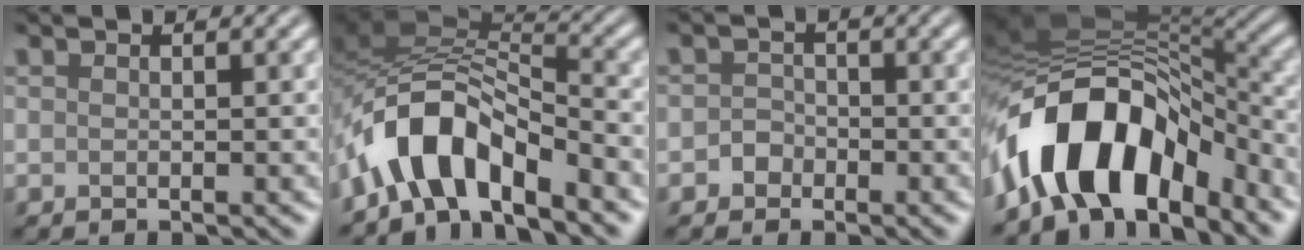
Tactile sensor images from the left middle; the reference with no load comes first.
{"total": 7.3, "force": [-4.5, 2.8, 5.0], "torque": [-0.072, 0.013, -0.094]}
{"total": 1.3, "force": [-0.7, 1.1, 0.1], "torque": [0.002, 0.007, -0.016]}
{"total": 10.9, "force": [-5.7, 5.8, 7.2], "torque": [-0.114, 0.008, -0.096]}